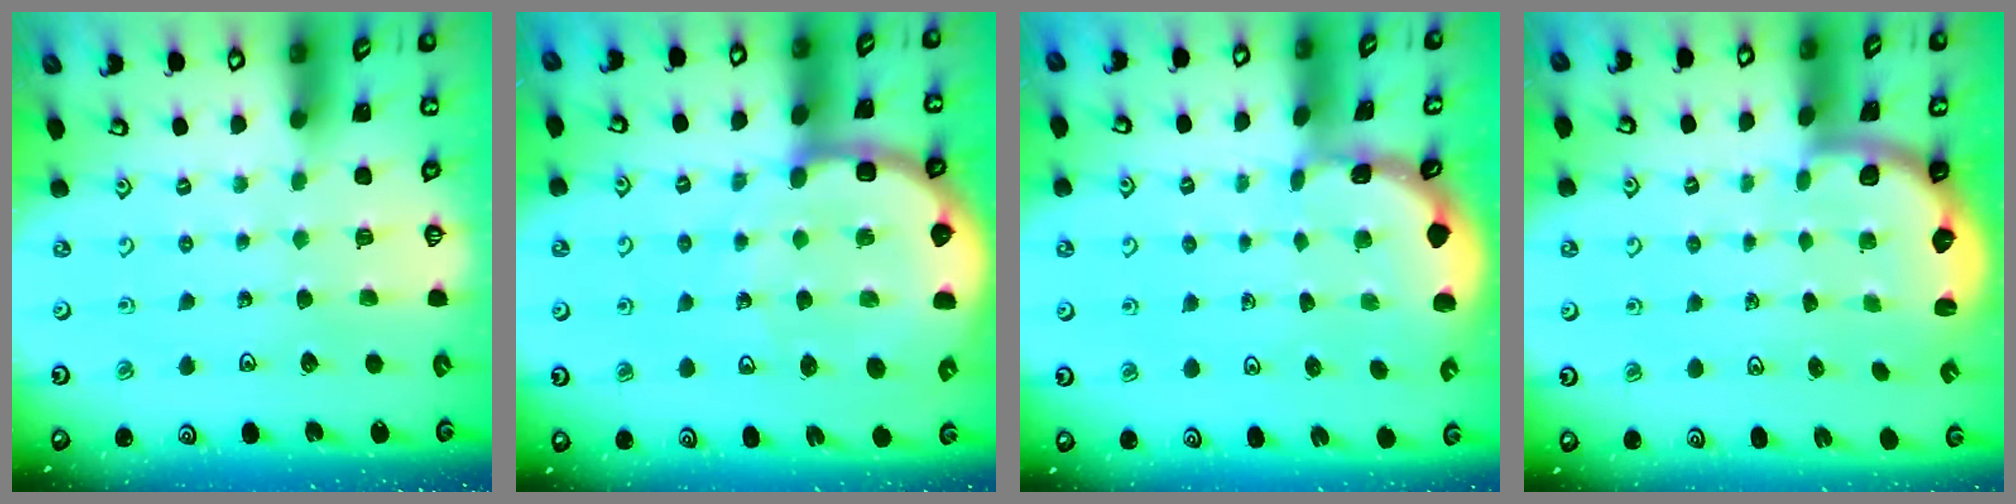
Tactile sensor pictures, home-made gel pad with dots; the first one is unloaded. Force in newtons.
{"total": 12.7, "press": 12.5, "slide": 2.3}
{"total": 0.8, "press": 0.8, "slide": 0.2}
{"total": 2.3, "press": 2.0, "slide": 1.2}